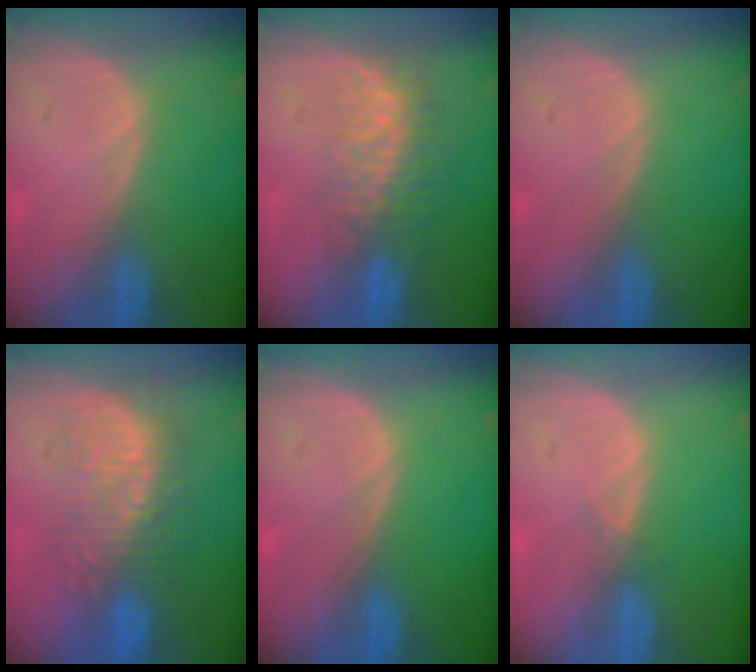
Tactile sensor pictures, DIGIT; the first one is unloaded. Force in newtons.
{"total": 8.3, "press": 6.9, "slide": 4.6}
{"total": 0.0}
{"total": 8.8, "press": 8.6, "slide": 2.0}
{"total": 0.0}
{"total": 0.7, "press": 0.7, "slide": 0.2}